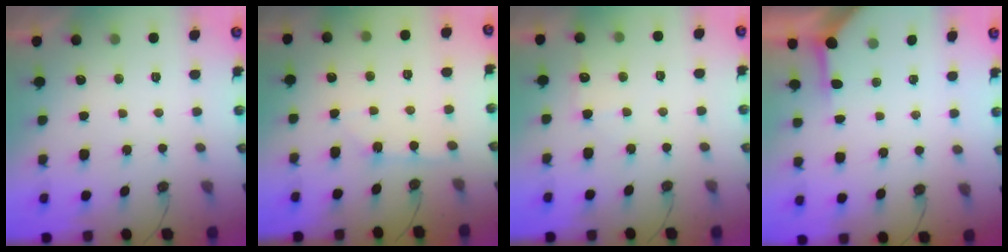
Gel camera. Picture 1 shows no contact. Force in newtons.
{"total": 2.2, "press": 2.2, "slide": 0.3}
{"total": 5.4, "press": 5.4, "slide": 0.6}
{"total": 3.8, "press": 3.7, "slide": 0.4}